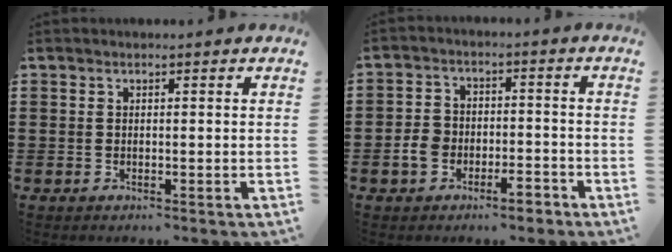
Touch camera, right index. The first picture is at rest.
{"total": 4.9, "force": [-2.8, 2.8, 2.8], "torque": [-0.054, 0.008, -0.053]}